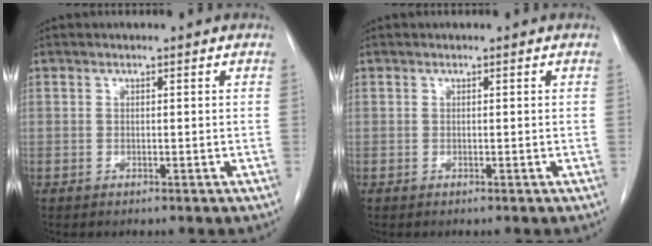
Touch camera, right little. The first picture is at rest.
{"total": 0.0}